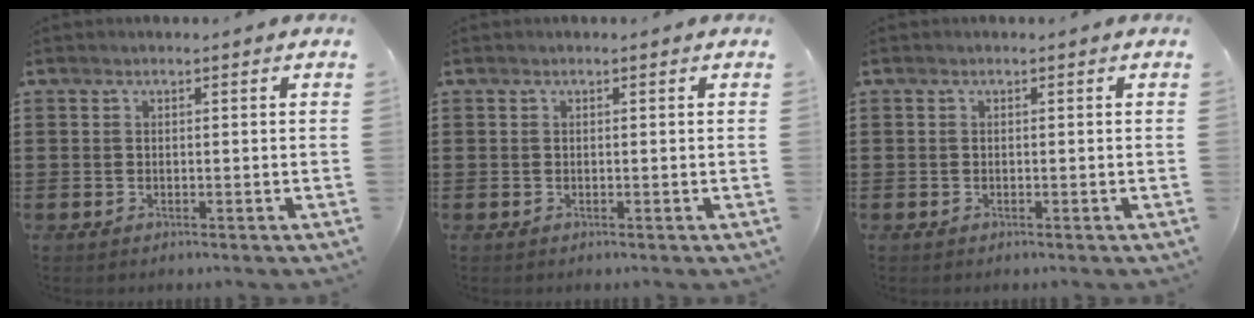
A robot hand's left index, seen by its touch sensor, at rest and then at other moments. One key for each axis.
{"total": 0.0}
{"total": 0.0}